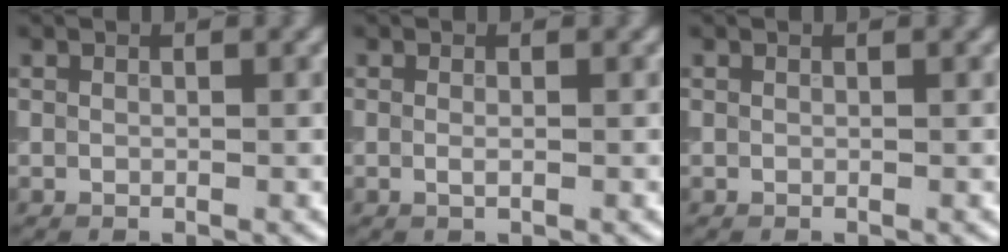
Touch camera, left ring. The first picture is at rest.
{"total": 0.8, "force": [-0.1, 0.2, 0.7], "torque": [-0.014, -0.003, -0.001]}
{"total": 0.0}